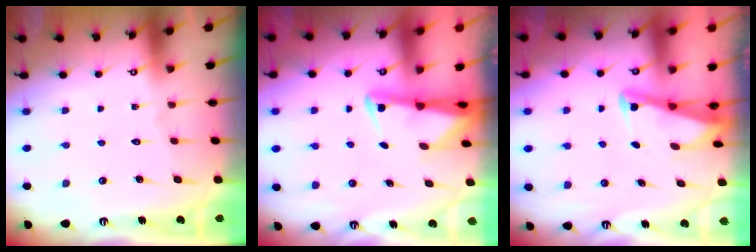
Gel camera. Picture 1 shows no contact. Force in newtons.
{"total": 2.3, "press": 2.3, "slide": 0.4}
{"total": 2.7, "press": 2.6, "slide": 0.3}